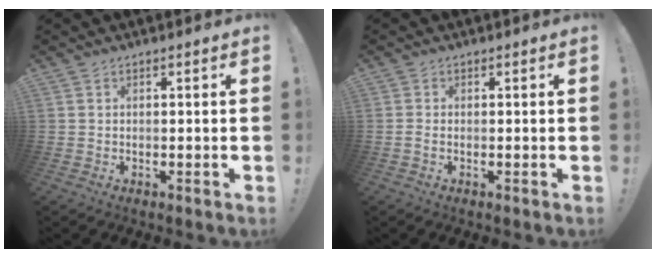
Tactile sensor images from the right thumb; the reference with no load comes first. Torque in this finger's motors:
{"motor_torque": [-0.10, -0.08, -0.15, 0.02, 0.10]}